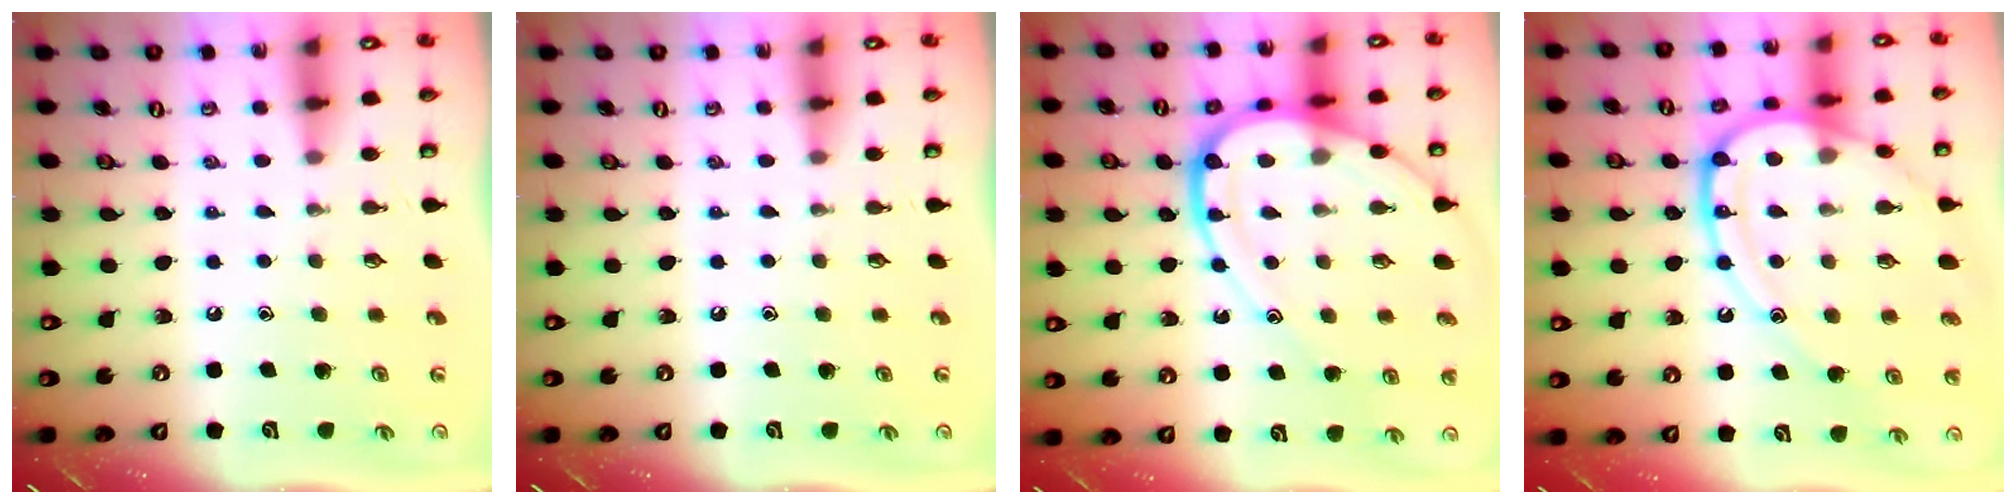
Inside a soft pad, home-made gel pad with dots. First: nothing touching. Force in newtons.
{"total": 0.0}
{"total": 16.2, "press": 16.1, "slide": 1.8}
{"total": 17.5, "press": 17.4, "slide": 1.7}